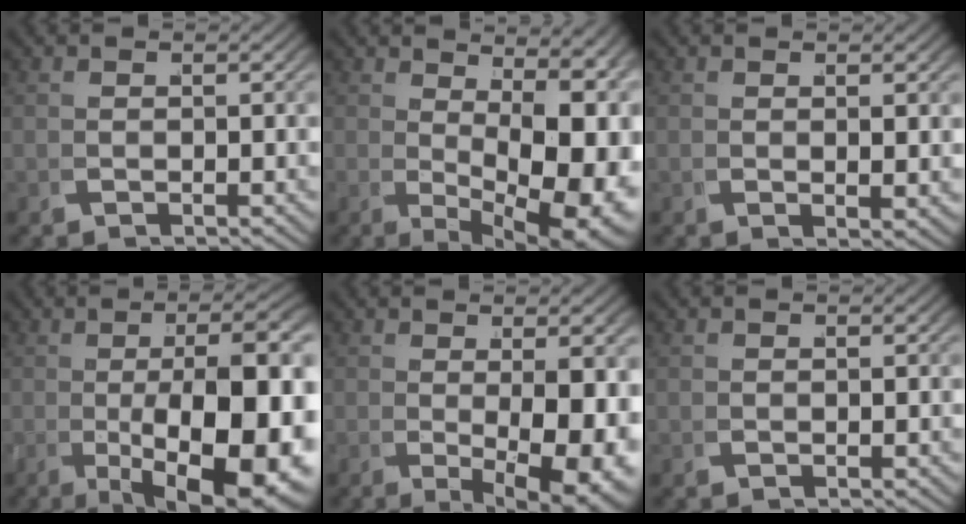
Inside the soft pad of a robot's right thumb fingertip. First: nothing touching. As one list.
[{"total": 11.3, "force": [0.6, 5.5, 9.8], "torque": [-0.146, -0.034, 0.037]}, {"total": 1.4, "force": [0.8, 0.3, 1.1], "torque": [-0.017, 0.001, 0.014]}, {"total": 15.0, "force": [-2.4, 6.5, 13.3], "torque": [-0.211, -0.029, -0.005]}, {"total": 8.7, "force": [-0.6, 3.7, 7.8], "torque": [-0.123, -0.018, 0.009]}, {"total": 0.0}]